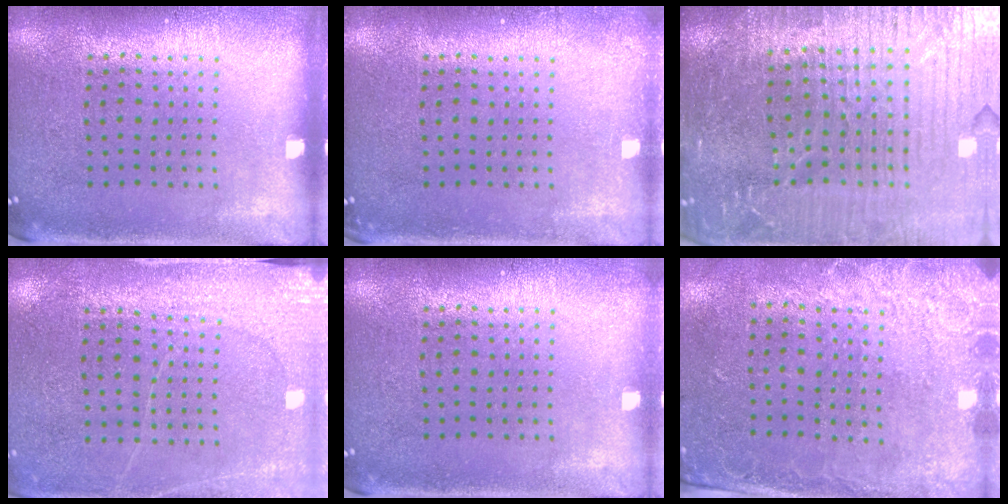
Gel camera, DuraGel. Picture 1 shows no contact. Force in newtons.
{"total": 0.6, "press": 0.6, "slide": 0.1}
{"total": 5.3, "press": 4.8, "slide": 2.0}
{"total": 2.7, "press": 2.7, "slide": 0.4}
{"total": 0.5, "press": 0.5, "slide": 0.1}
{"total": 2.6, "press": 1.9, "slide": 1.8}